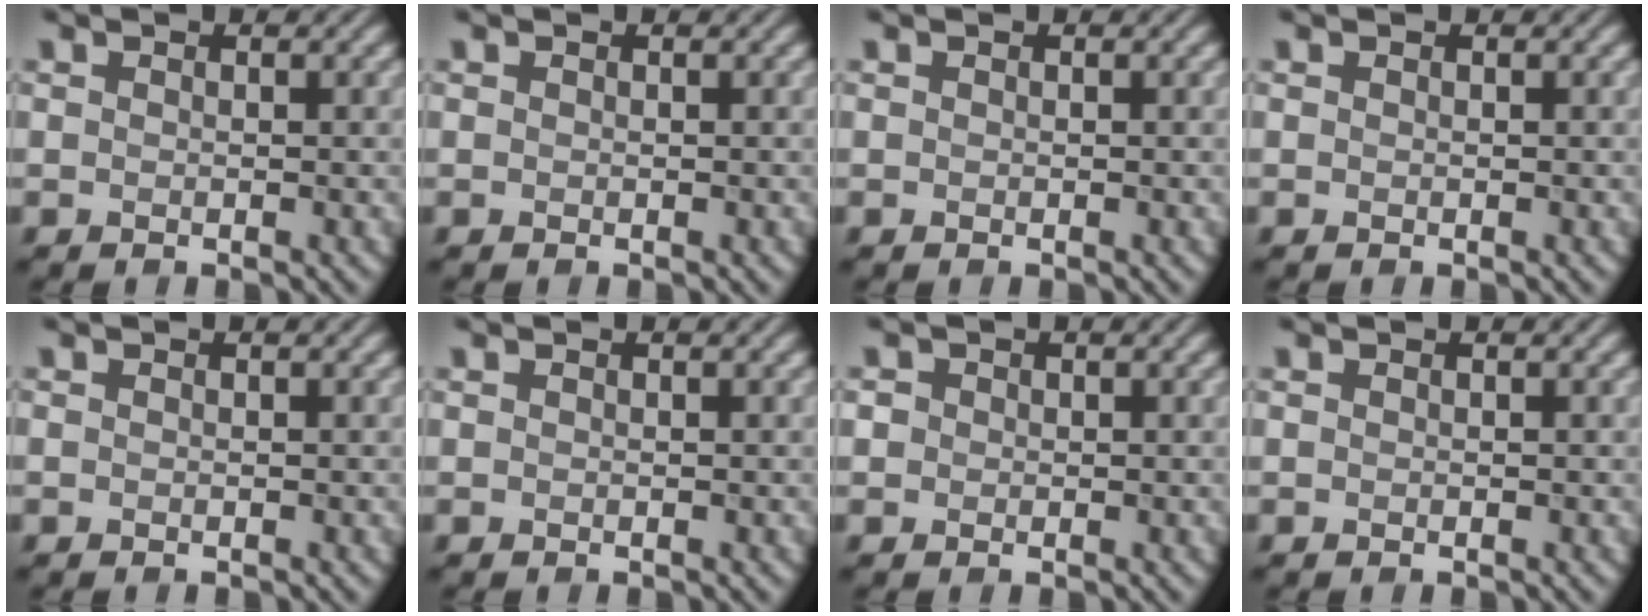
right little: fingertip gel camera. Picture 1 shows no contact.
{"total": 0.0}
{"total": 0.0}
{"total": 0.0}
{"total": 0.0}
{"total": 0.0}
{"total": 1.1, "force": [0.2, 1.0, 0.3], "torque": [-0.002, 0.003, -0.002]}
{"total": 0.0}